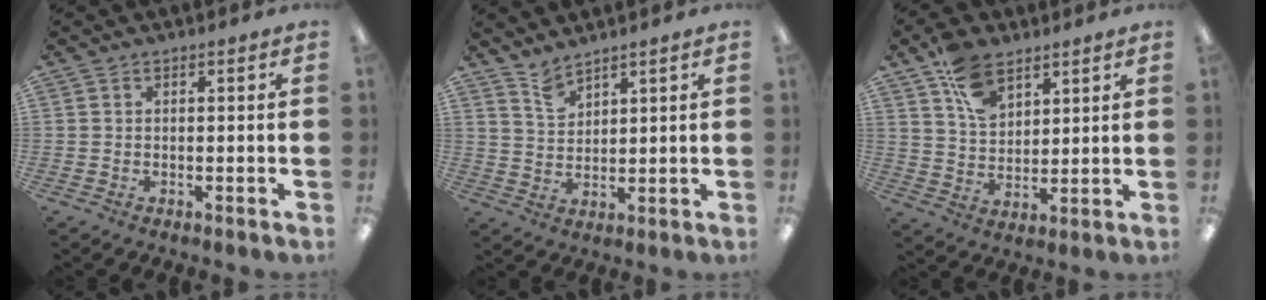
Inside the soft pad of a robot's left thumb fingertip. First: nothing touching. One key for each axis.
{"total": 4.6, "fx": 4.2, "fy": 1.5, "fz": 1.3, "tx": -0.026, "ty": -0.024, "tz": 0.077}
{"total": 10.6, "fx": 6.6, "fy": 6.3, "fz": 5.4, "tx": -0.094, "ty": -0.021, "tz": 0.125}